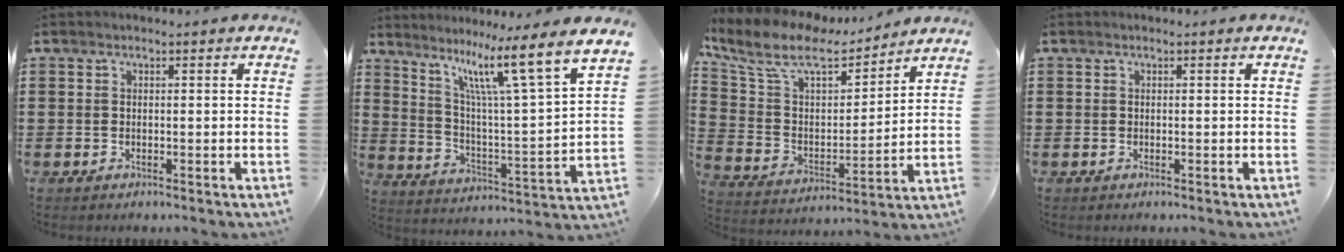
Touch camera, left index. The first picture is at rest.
{"total": 11.0, "force": [7.7, -0.2, 7.9], "torque": [-0.165, -0.058, 0.111]}
{"total": 10.7, "force": [8.5, 3.5, 5.4], "torque": [-0.142, -0.045, 0.145]}
{"total": 0.0}